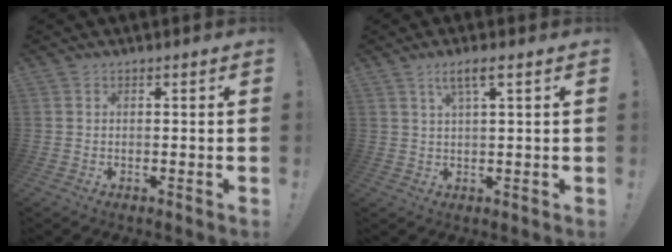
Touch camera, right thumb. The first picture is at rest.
{"total": 4.5, "force": [2.2, 0.6, 3.9], "torque": [-0.065, -0.005, 0.032]}